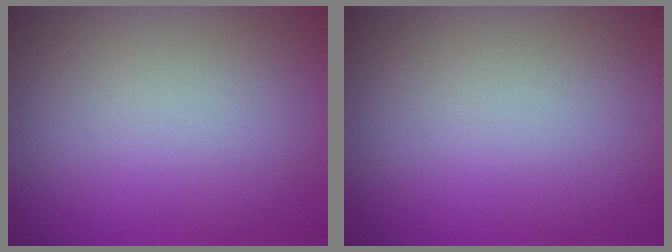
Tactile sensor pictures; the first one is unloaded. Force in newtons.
{"total": 0.0}